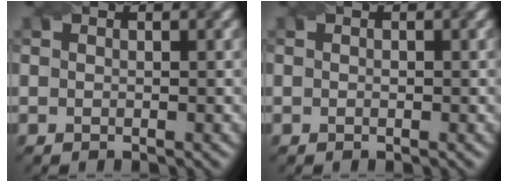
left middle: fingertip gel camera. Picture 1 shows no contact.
{"total": 0.0}